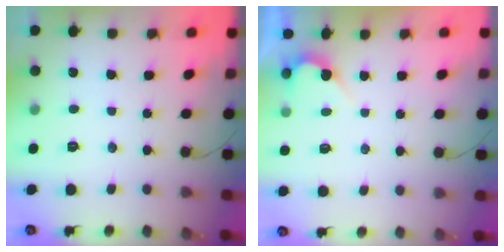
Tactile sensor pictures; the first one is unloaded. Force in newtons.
{"total": 3.0, "press": 3.0, "slide": 0.1}